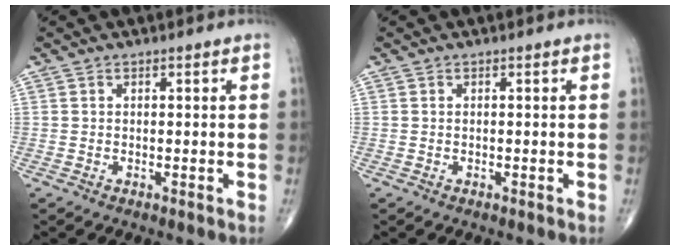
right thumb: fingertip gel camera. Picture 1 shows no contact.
{"total": 0.0}